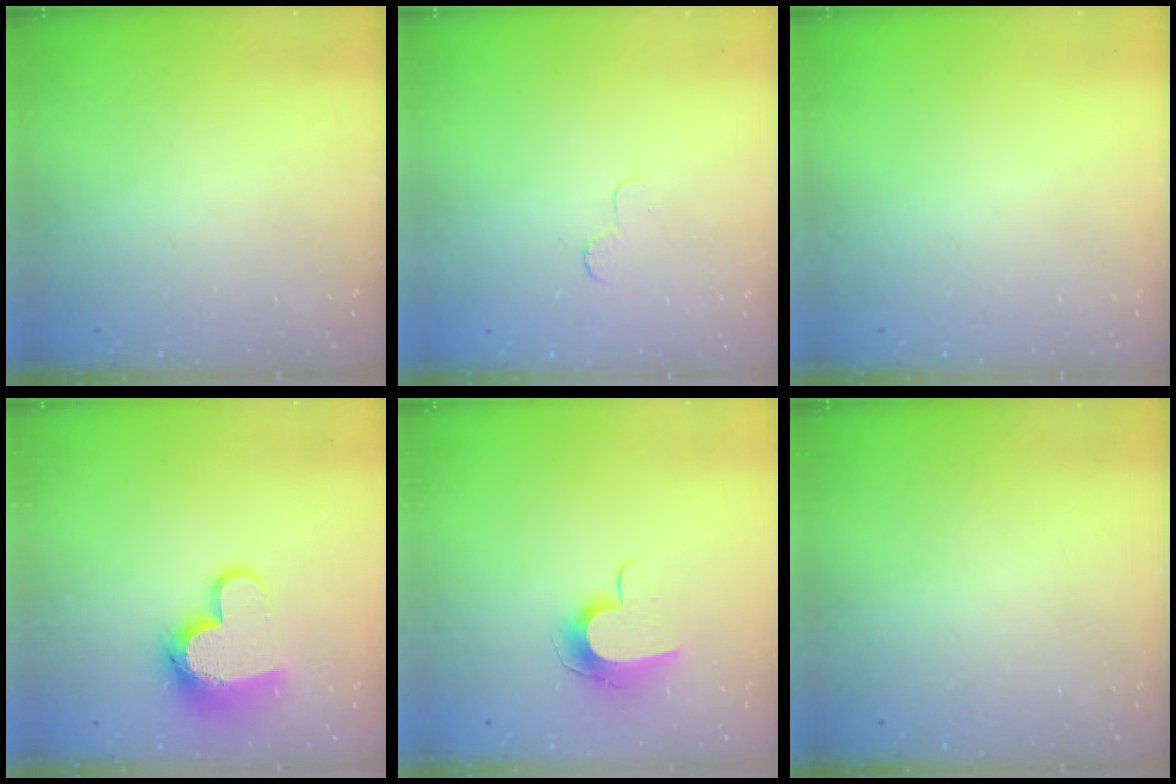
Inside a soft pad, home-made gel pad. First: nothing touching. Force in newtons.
{"total": 2.3, "press": 2.3, "slide": 0.2}
{"total": 0.0}
{"total": 12.4, "press": 12.3, "slide": 1.2}
{"total": 10.1, "press": 10.1, "slide": 0.6}
{"total": 0.0}